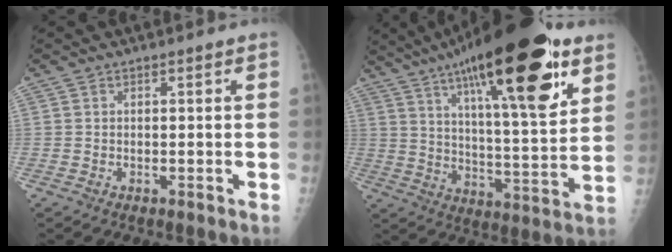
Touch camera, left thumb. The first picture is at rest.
{"total": 28.4, "force": [15.3, 7.6, 22.7], "torque": [-0.343, -0.033, 0.239]}